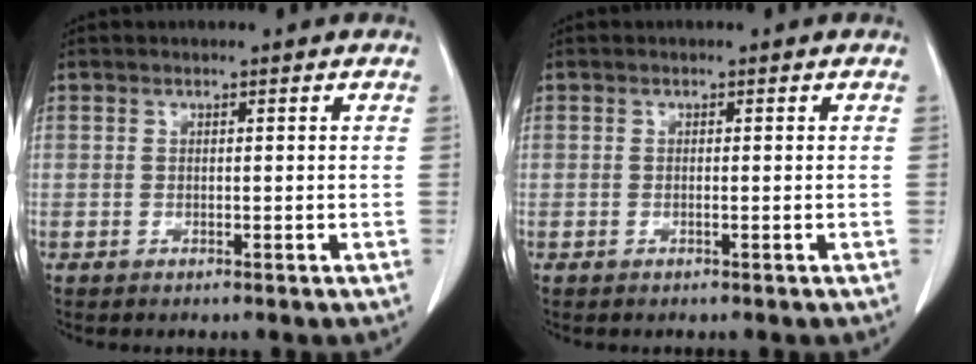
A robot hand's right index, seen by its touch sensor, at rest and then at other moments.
{"total": 0.0}